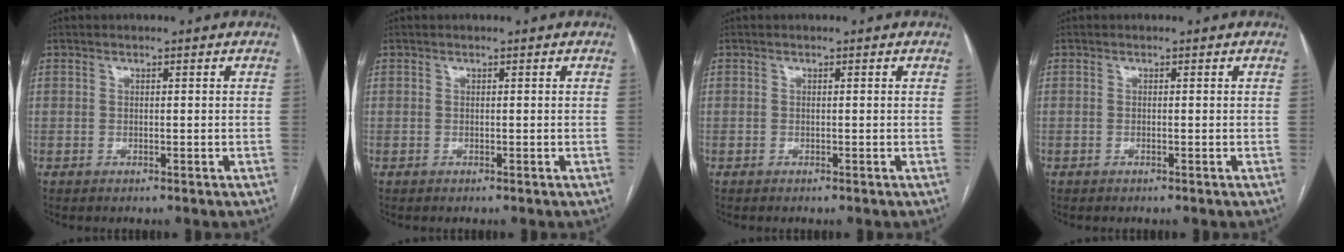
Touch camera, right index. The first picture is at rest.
{"total": 0.0}
{"total": 0.0}
{"total": 0.0}